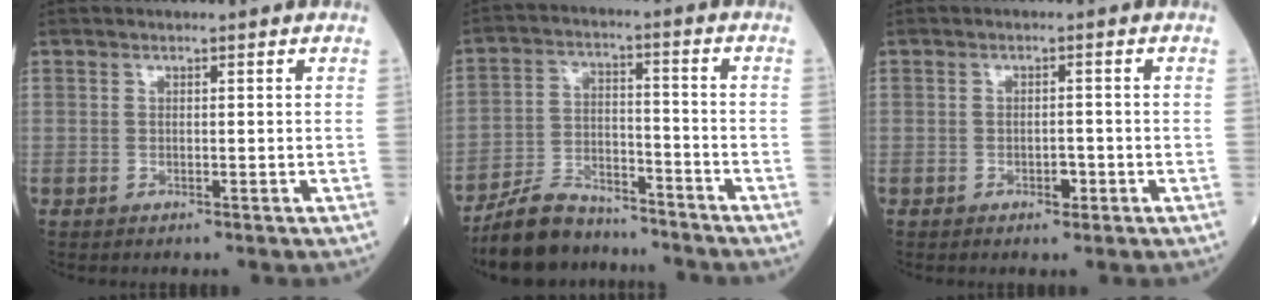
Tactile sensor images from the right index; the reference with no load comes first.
{"total": 10.4, "force": [-9.4, 3.7, 2.5], "torque": [-0.045, 0.016, -0.167]}
{"total": 2.1, "force": [-0.8, 1.0, 1.7], "torque": [-0.026, 0.002, -0.010]}